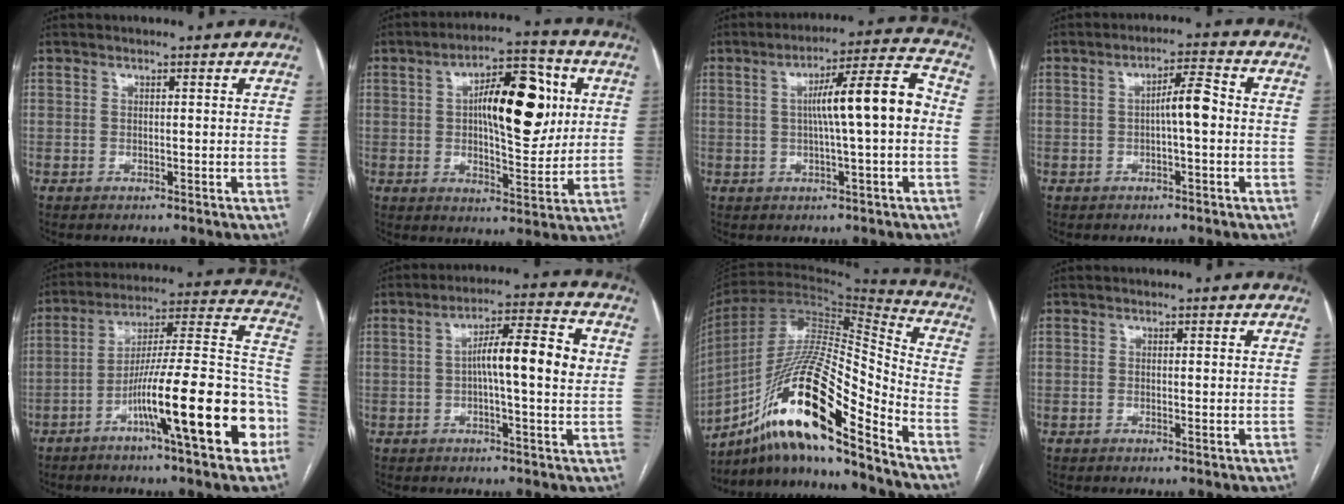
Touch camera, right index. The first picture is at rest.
{"total": 14.4, "force": [3.0, 5.0, 13.2], "torque": [-0.202, 0.024, 0.046]}
{"total": 10.8, "force": [0.2, 0.3, 10.8], "torque": [-0.167, 0.024, -0.001]}
{"total": 4.6, "force": [-0.4, 0.6, 4.5], "torque": [-0.073, 0.013, -0.006]}
{"total": 21.3, "force": [-9.1, 1.7, 19.2], "torque": [-0.266, 0.009, -0.145]}
{"total": 9.7, "force": [0.7, 1.1, 9.6], "torque": [-0.156, 0.020, 0.006]}
{"total": 21.3, "force": [-13.1, 2.1, 16.7], "torque": [-0.330, -0.003, -0.236]}
{"total": 0.7, "force": [-0.2, 0.1, 0.7], "torque": [-0.011, -0.002, -0.002]}